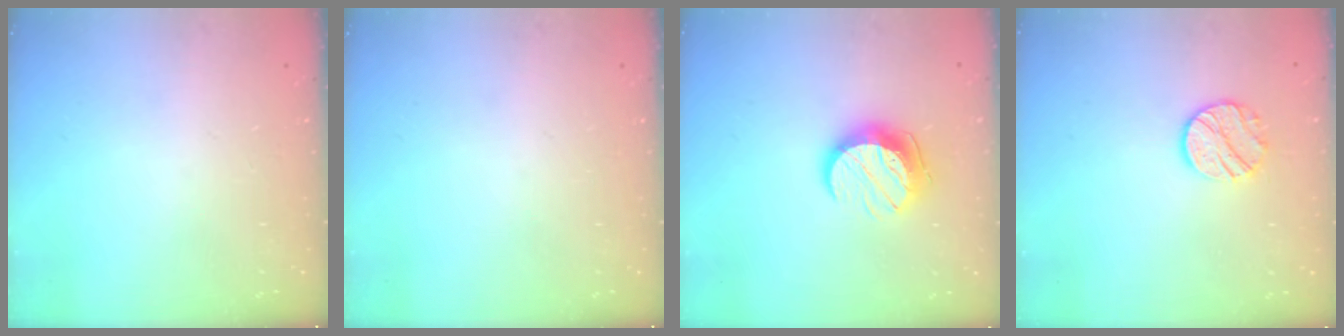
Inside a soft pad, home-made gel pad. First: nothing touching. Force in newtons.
{"total": 0.0}
{"total": 11.6, "press": 11.5, "slide": 1.0}
{"total": 9.2, "press": 9.2, "slide": 0.3}